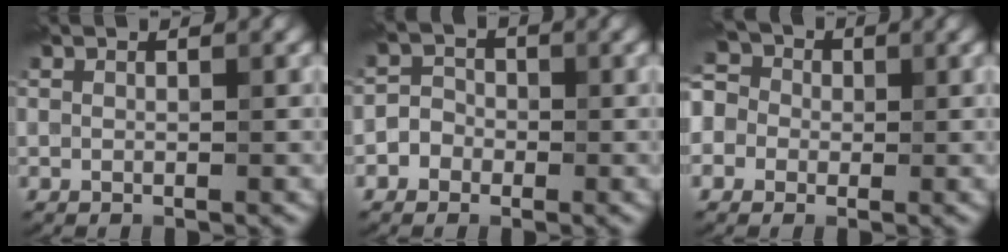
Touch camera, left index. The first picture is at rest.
{"total": 2.3, "force": [-1.1, 2.0, 0.2], "torque": [0.020, 0.009, -0.028]}
{"total": 6.5, "force": [-0.3, 5.9, 2.7], "torque": [-0.061, 0.041, -0.048]}